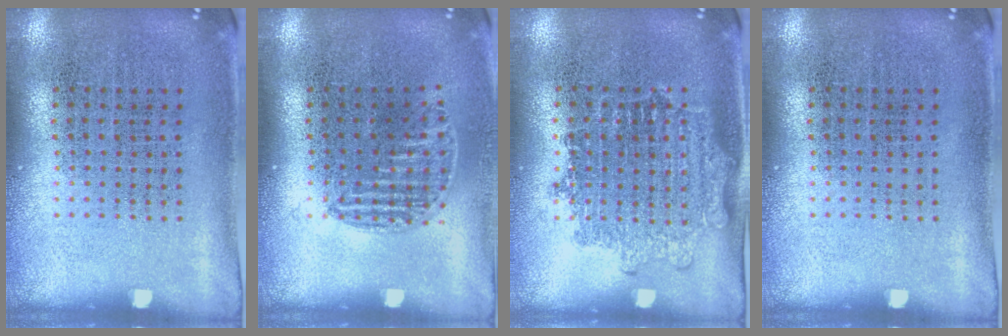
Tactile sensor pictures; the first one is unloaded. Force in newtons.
{"total": 1.0, "press": 0.8, "slide": 0.6}
{"total": 1.2, "press": 1.1, "slide": 0.5}
{"total": 0.0}